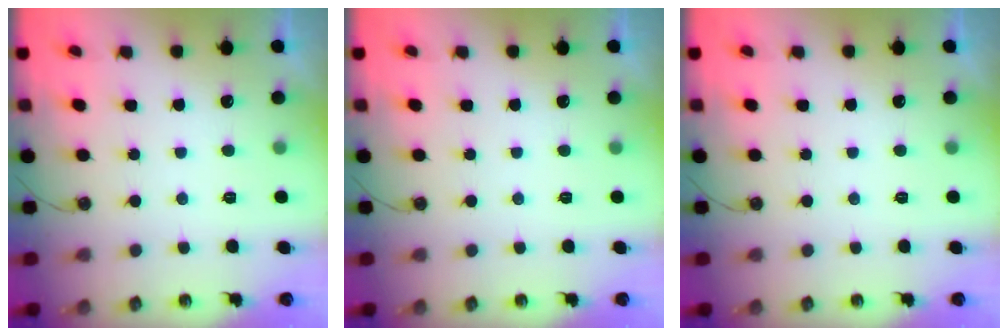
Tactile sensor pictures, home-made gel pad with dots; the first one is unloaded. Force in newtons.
{"total": 0.0}
{"total": 0.0}